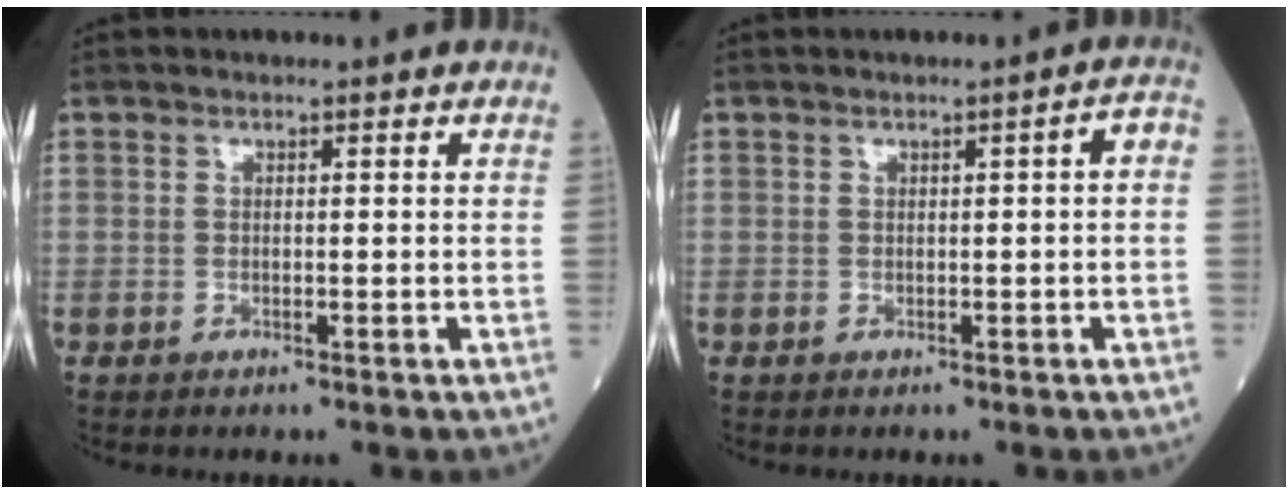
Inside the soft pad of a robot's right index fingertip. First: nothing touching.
{"total": 2.1, "force": [0.0, 0.3, 2.0], "torque": [-0.022, 0.007, -0.002]}